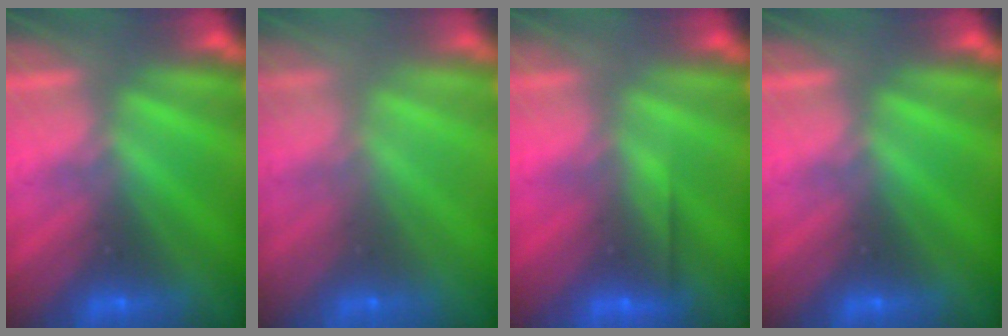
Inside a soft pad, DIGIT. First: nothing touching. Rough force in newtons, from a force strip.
{"total": 8.8}
{"total": 2.6}
{"total": 0.0}